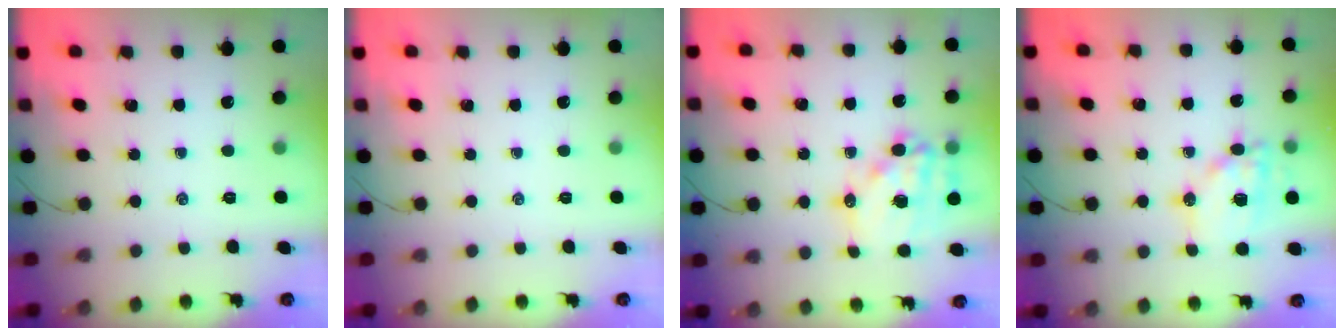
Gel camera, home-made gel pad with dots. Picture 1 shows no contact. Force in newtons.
{"total": 0.0}
{"total": 15.2, "press": 14.8, "slide": 3.5}
{"total": 15.0, "press": 14.7, "slide": 2.9}